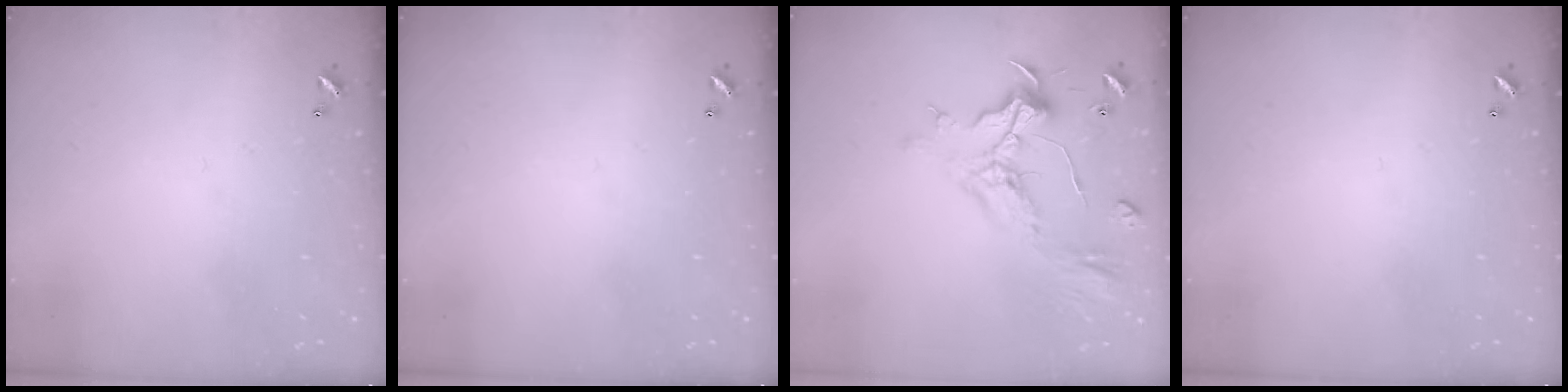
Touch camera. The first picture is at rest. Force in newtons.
{"total": 0.0}
{"total": 1.1, "press": 0.5, "slide": 1.0}
{"total": 0.0}